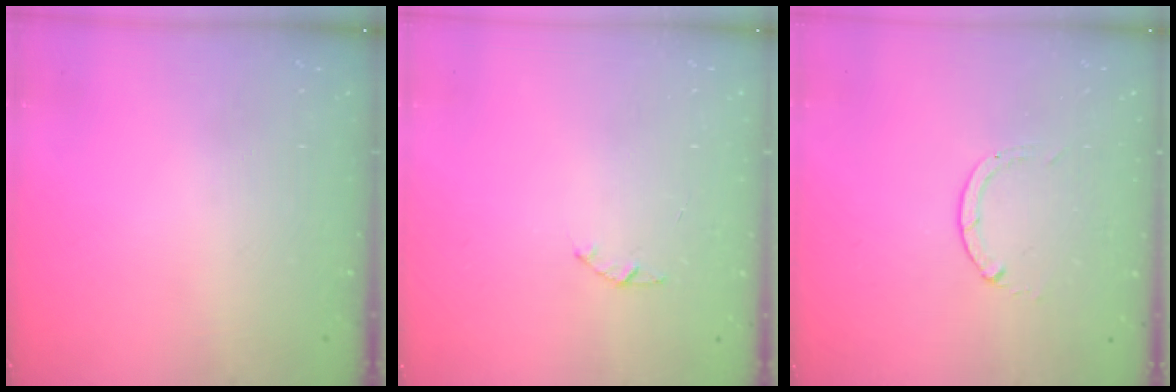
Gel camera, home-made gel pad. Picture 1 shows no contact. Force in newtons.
{"total": 1.0, "press": 0.9, "slide": 0.3}
{"total": 0.0}